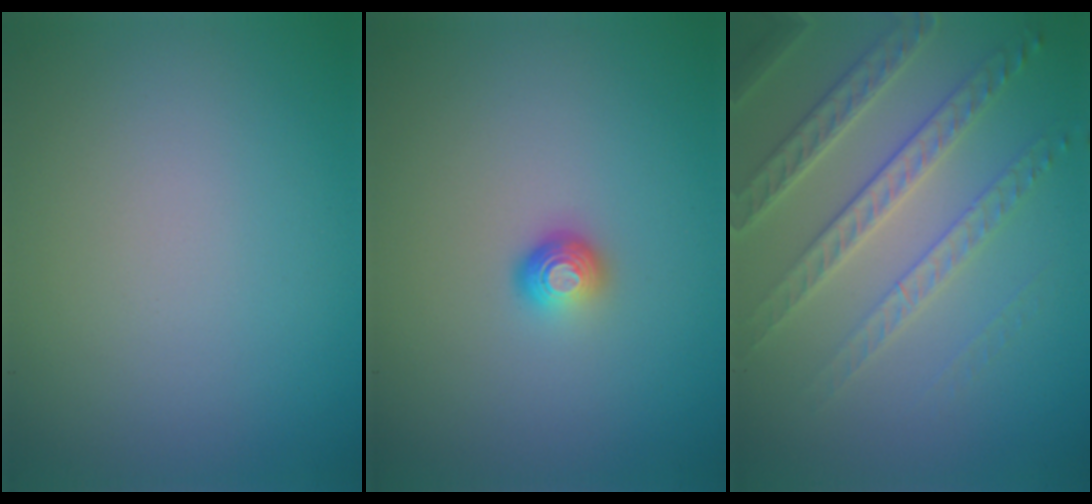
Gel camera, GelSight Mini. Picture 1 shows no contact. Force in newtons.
{"total": 1.6, "press": 1.1, "slide": 1.2}
{"total": 5.3, "press": 4.2, "slide": 3.2}